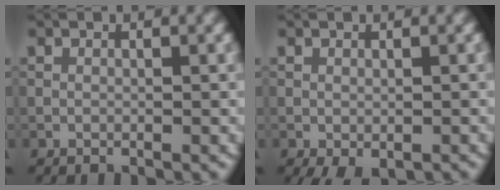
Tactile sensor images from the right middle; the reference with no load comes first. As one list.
[{"total": 1.8, "force": [-1.0, 0.8, 1.3], "torque": [-0.024, -0.008, -0.011]}]